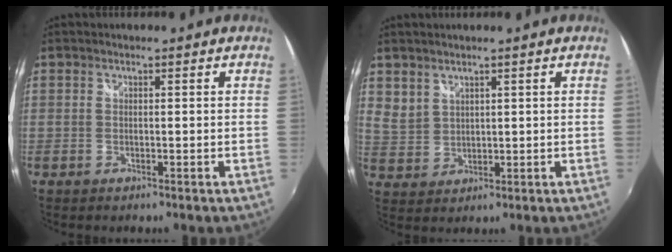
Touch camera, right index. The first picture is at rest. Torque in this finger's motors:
{"motor_torque": [-0.76, 1.05, 0.00, 0.00]}